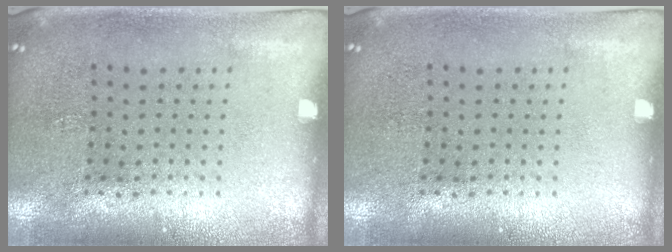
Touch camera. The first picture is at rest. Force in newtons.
{"total": 0.0}